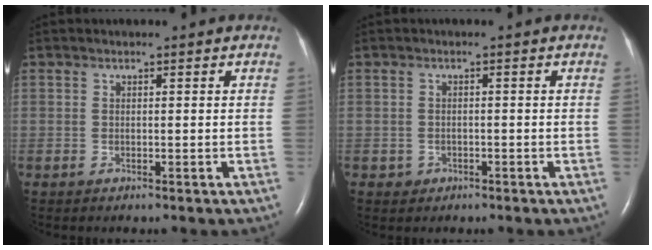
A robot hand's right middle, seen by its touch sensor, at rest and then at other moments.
{"total": 1.3, "force": [-0.7, 1.2, 0.0], "torque": [-0.004, 0.005, -0.008]}